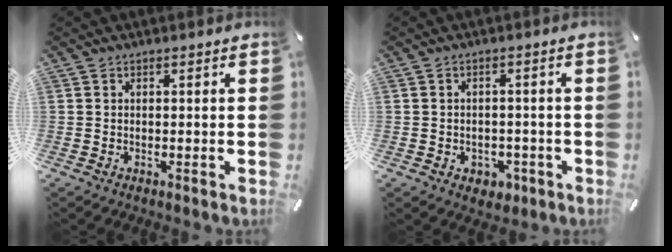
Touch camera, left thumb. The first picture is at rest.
{"total": 3.6, "force": [-1.1, 3.1, 1.5], "torque": [-0.020, 0.003, -0.022]}